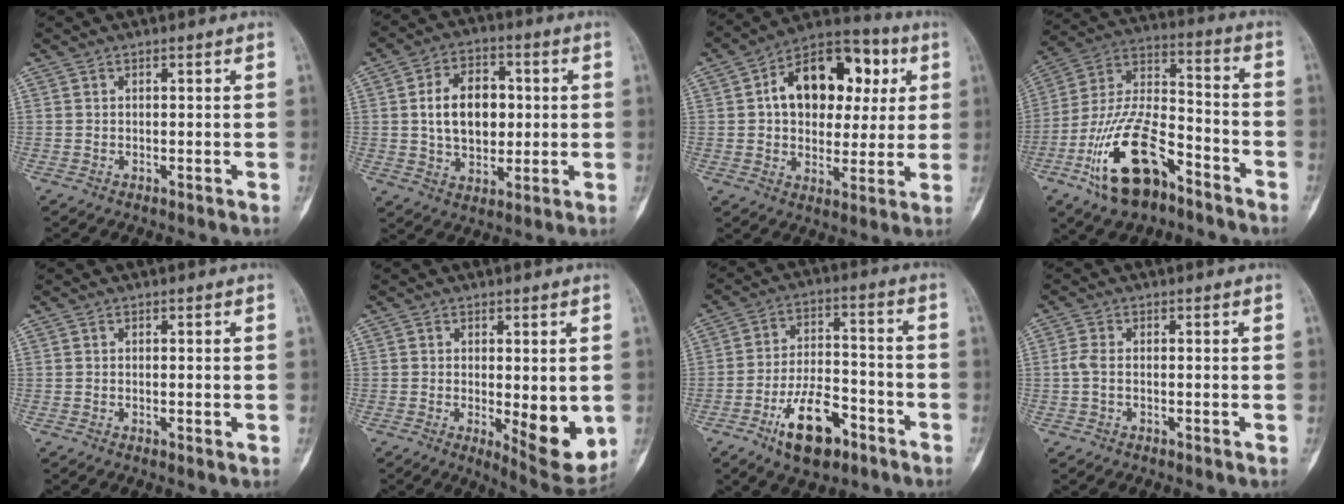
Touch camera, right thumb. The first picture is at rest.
{"total": 12.5, "force": [1.3, 8.5, 9.0], "torque": [-0.117, 0.006, 0.024]}
{"total": 19.0, "force": [4.3, 12.7, 13.5], "torque": [-0.155, 0.020, 0.061]}
{"total": 19.4, "force": [-10.3, 9.1, 13.7], "torque": [-0.256, 0.074, -0.189]}
{"total": 0.8, "force": [-0.1, 0.3, 0.8], "torque": [-0.010, -0.002, -0.002]}
{"total": 9.7, "force": [-1.3, 3.4, 9.0], "torque": [-0.105, -0.025, -0.008]}
{"total": 13.0, "force": [-7.1, 6.3, 8.9], "torque": [-0.137, 0.045, -0.119]}
{"total": 2.3, "force": [-0.2, 1.2, 2.0], "torque": [-0.053, 0.000, -0.006]}